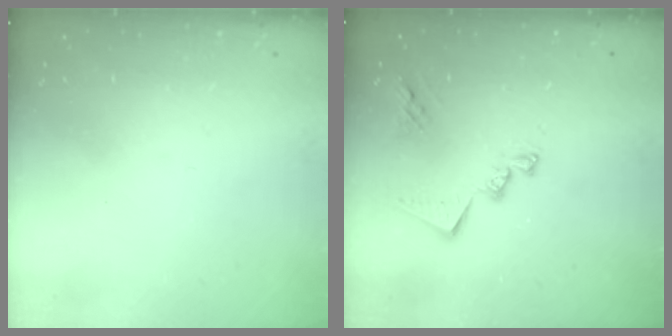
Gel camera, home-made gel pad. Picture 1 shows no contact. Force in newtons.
{"total": 14.1, "press": 14.0, "slide": 0.9}